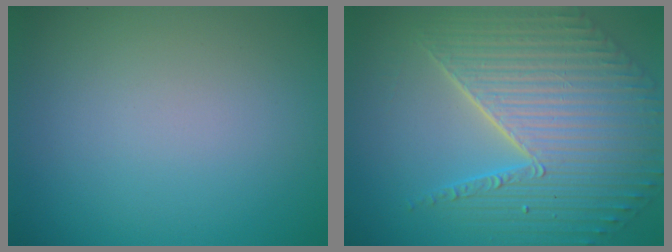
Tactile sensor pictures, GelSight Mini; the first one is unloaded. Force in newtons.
{"total": 8.1, "press": 6.1, "slide": 5.3}